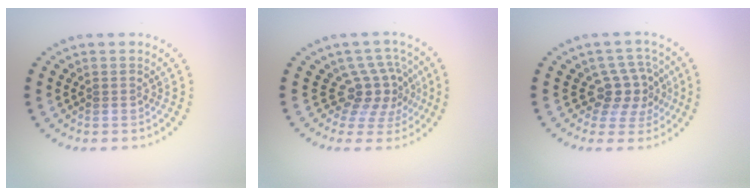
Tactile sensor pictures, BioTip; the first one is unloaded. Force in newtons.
{"total": 3.7, "press": 2.6, "slide": 2.6}
{"total": 3.5, "press": 2.9, "slide": 1.8}